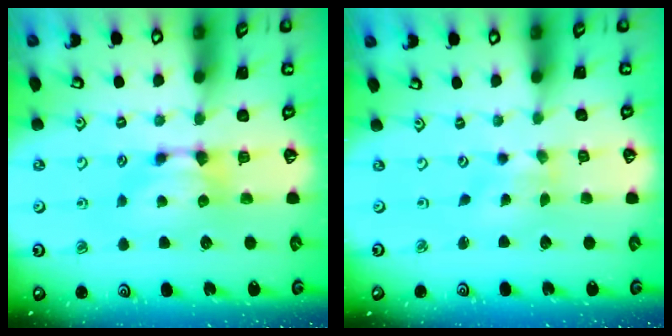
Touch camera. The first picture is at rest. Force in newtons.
{"total": 2.7, "press": 2.5, "slide": 0.9}